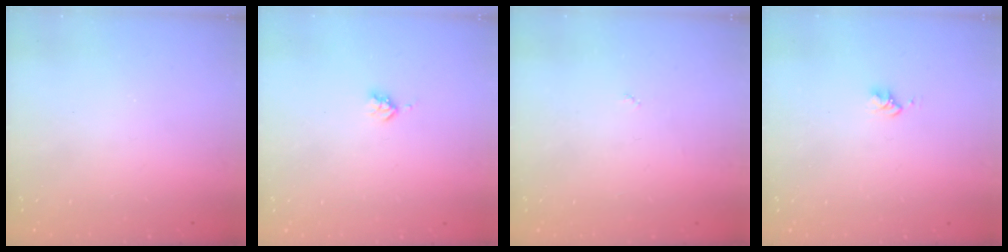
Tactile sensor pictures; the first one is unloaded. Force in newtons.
{"total": 2.7, "press": 2.6, "slide": 0.5}
{"total": 2.7, "press": 2.7, "slide": 0.4}
{"total": 2.6, "press": 2.6, "slide": 0.4}